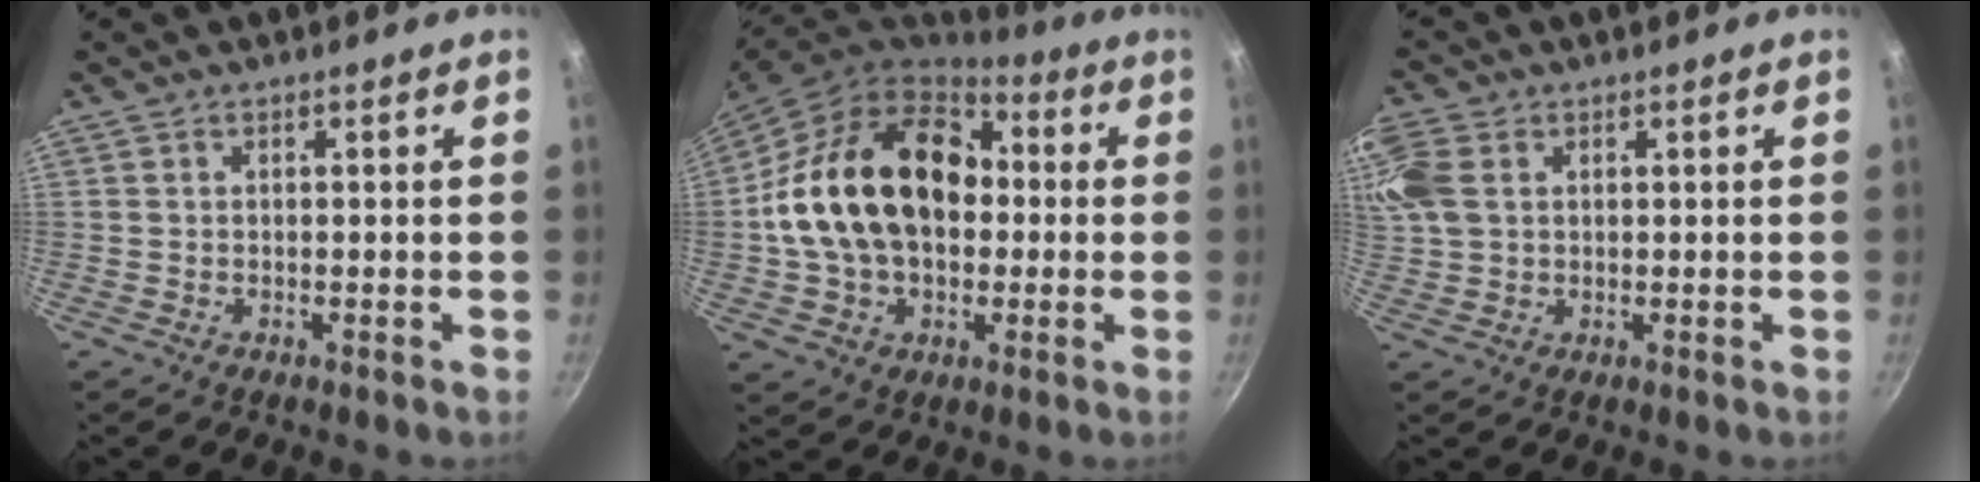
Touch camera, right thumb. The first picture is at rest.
{"total": 23.1, "force": [1.4, 16.2, 16.3], "torque": [-0.267, 0.044, 0.021]}
{"total": 8.9, "force": [3.0, 6.3, 5.5], "torque": [-0.125, 0.015, 0.058]}